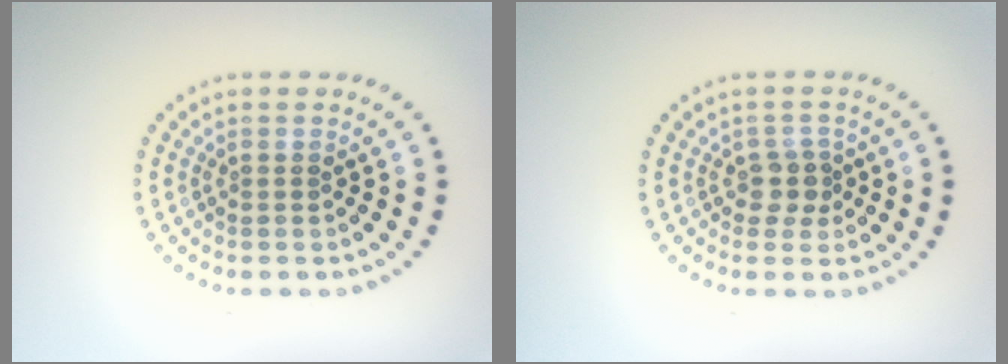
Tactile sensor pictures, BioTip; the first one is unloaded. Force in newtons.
{"total": 1.9, "press": 1.6, "slide": 1.0}